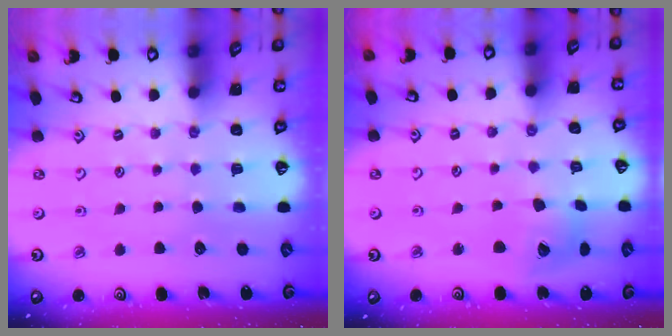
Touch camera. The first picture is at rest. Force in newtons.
{"total": 9.5, "press": 9.5, "slide": 1.1}